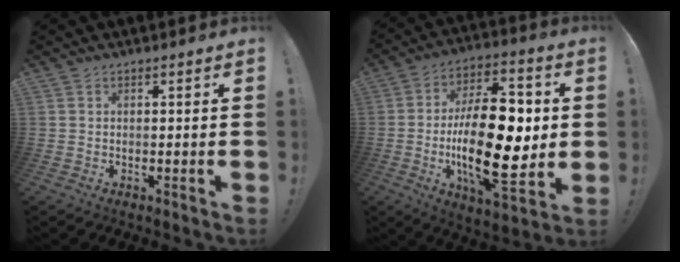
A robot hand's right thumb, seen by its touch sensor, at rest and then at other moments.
{"total": 26.7, "force": [-2.0, 12.5, 23.5], "torque": [-0.417, 0.000, -0.031]}